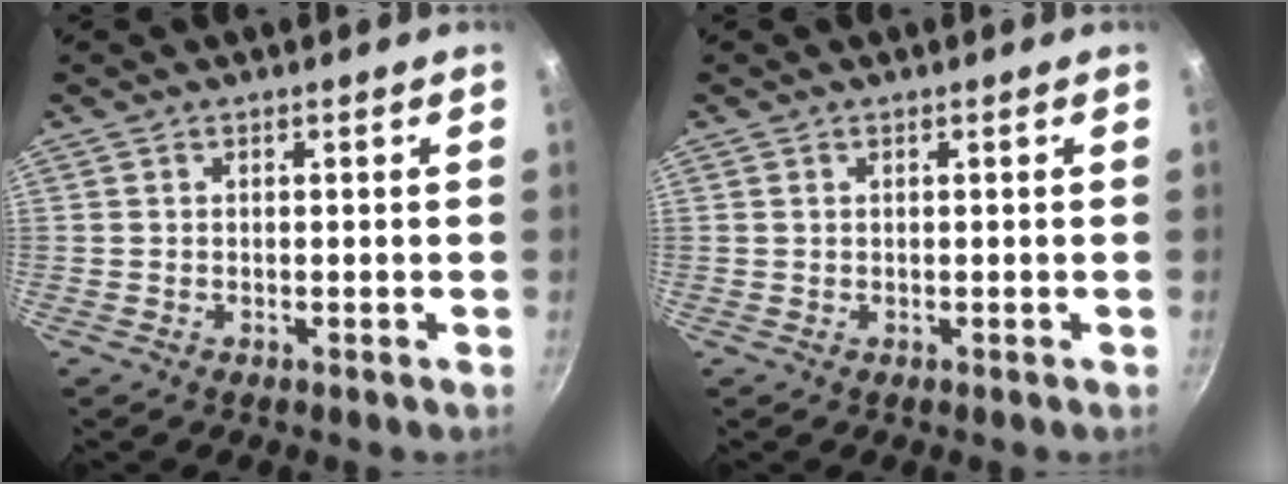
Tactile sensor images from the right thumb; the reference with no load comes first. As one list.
[{"total": 0.0}]